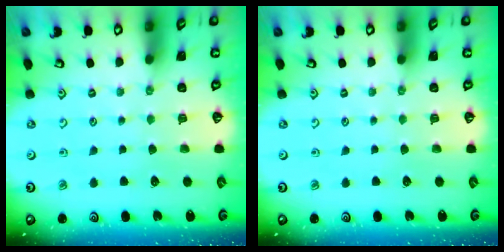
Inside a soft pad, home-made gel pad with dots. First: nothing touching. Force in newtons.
{"total": 0.0}